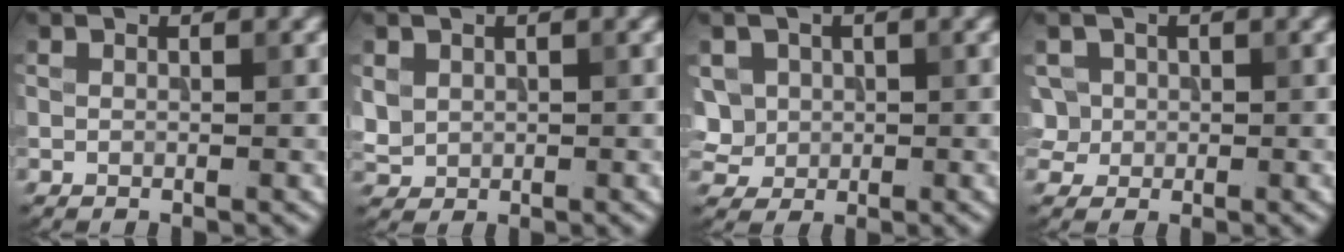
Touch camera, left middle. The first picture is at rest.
{"total": 1.6, "force": [0.4, 1.5, 0.4], "torque": [-0.010, -0.003, 0.013]}
{"total": 3.5, "force": [0.5, 3.2, 1.5], "torque": [-0.030, 0.011, 0.018]}
{"total": 2.7, "force": [0.3, 2.6, 0.8], "torque": [-0.016, 0.013, 0.011]}